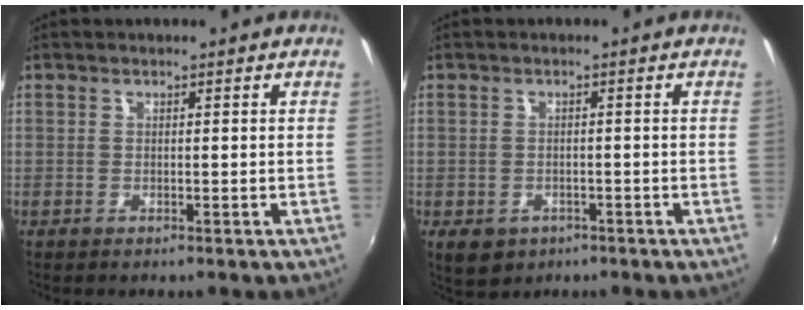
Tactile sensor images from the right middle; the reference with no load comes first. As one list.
[{"total": 5.1, "force": [-2.5, 3.8, 2.3], "torque": [-0.051, -0.014, -0.030]}]